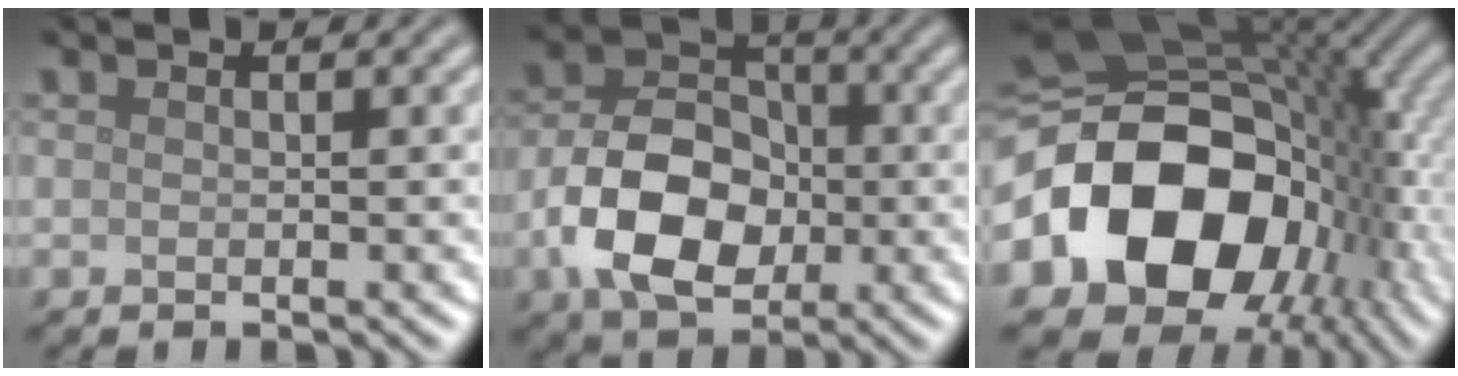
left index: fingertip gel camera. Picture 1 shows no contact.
{"total": 8.4, "force": [-2.0, 5.9, 5.7], "torque": [-0.106, 0.003, -0.044]}
{"total": 19.0, "force": [-3.6, 14.2, 12.1], "torque": [-0.222, -0.025, -0.054]}